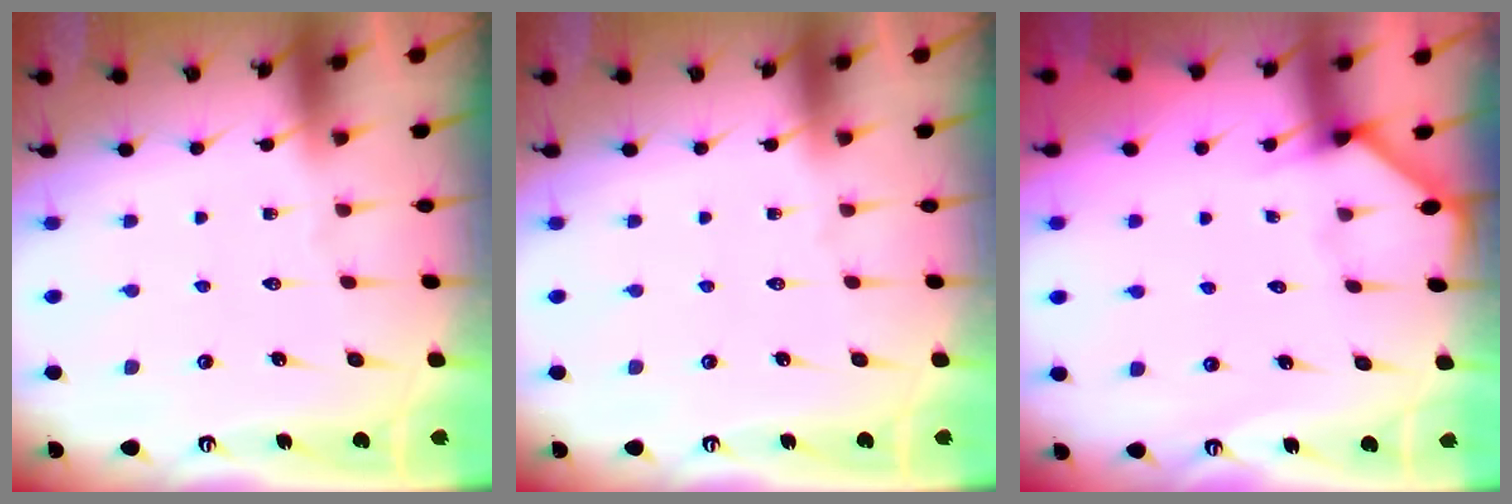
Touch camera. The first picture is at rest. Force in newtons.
{"total": 0.0}
{"total": 2.2, "press": 2.2, "slide": 0.3}